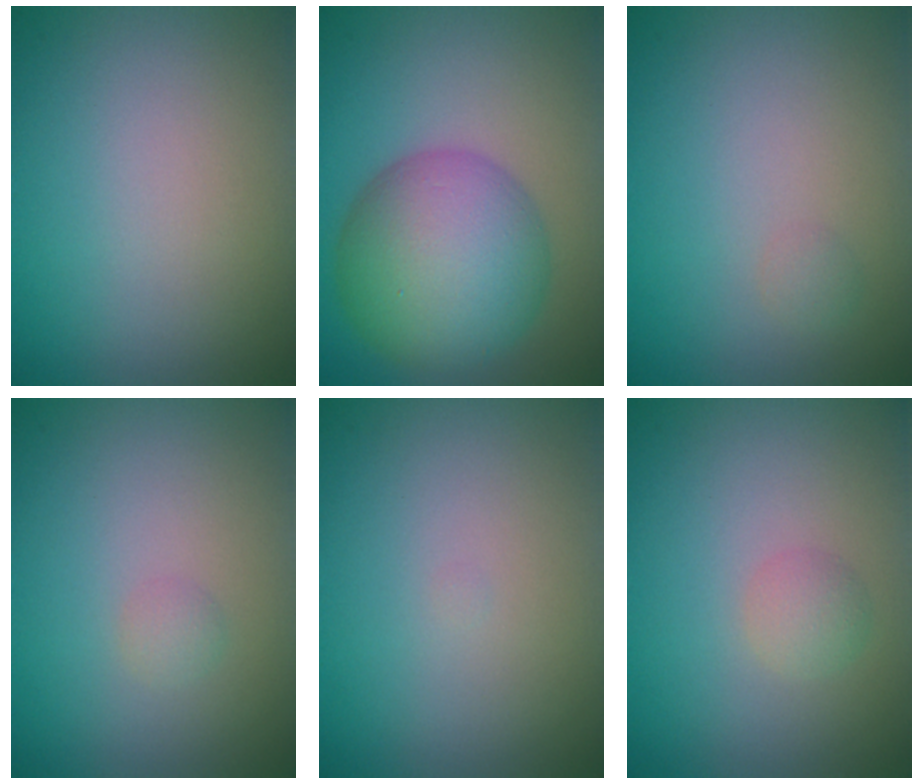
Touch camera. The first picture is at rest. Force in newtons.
{"total": 9.8, "press": 9.8, "slide": 0.3}
{"total": 0.6, "press": 0.6, "slide": 0.0}
{"total": 0.7, "press": 0.7, "slide": 0.0}
{"total": 0.0}
{"total": 1.4, "press": 1.4, "slide": 0.0}